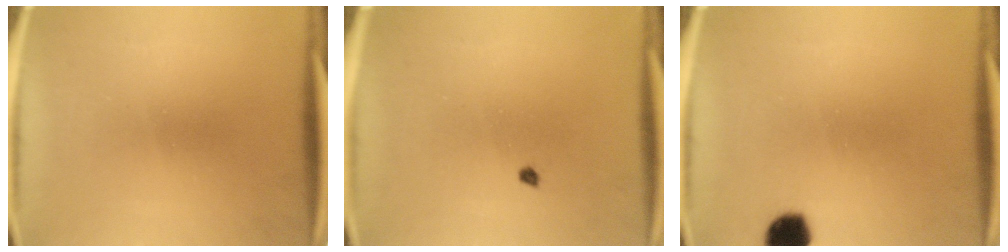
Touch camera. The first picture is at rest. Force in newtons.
{"total": 0.6}
{"total": 5.8}